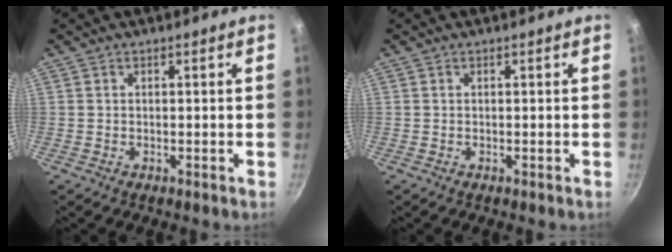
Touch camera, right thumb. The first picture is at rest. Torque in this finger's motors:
{"motor_torque": [0.00, 0.00, -0.03, -0.03, 0.00]}